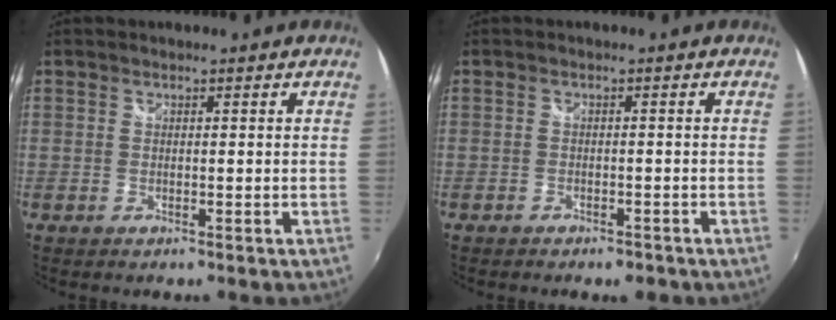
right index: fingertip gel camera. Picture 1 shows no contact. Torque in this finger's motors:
{"motor_torque": [0.27, -0.28, 0.00, 0.01]}